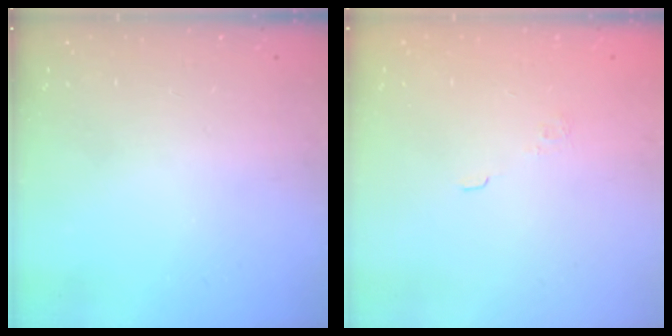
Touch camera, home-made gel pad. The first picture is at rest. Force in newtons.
{"total": 1.5, "press": 0.9, "slide": 1.3}